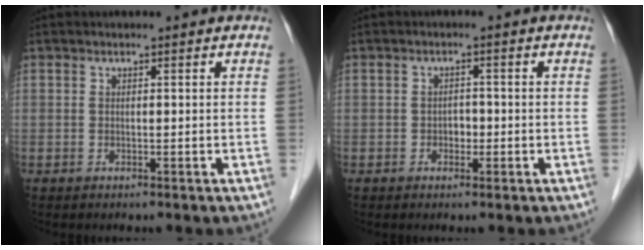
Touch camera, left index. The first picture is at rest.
{"total": 1.6, "force": [-0.5, 1.1, 1.0], "torque": [-0.012, 0.005, -0.008]}